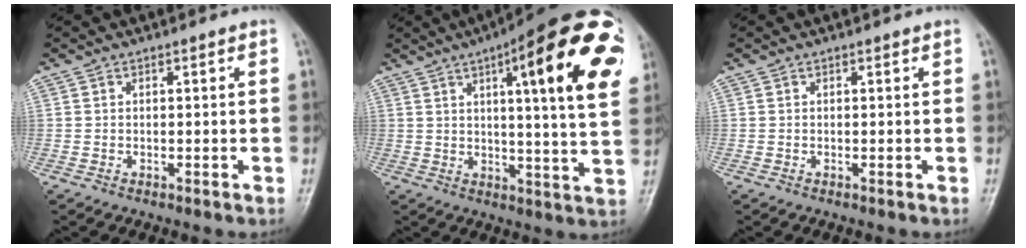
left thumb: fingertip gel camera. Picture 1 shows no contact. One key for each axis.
{"total": 24.6, "fx": 8.9, "fy": 5.4, "fz": 22.3, "tx": -0.271, "ty": -0.007, "tz": 0.111}
{"total": 0.0}